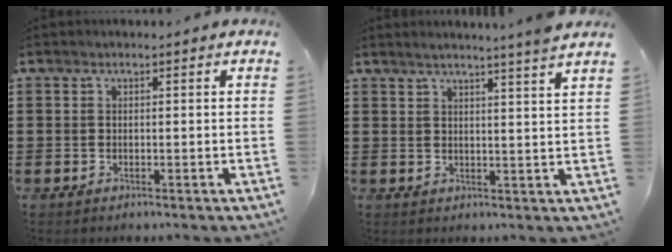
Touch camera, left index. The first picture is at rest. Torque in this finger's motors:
{"motor_torque": [1.24, -0.90, 0.35, 0.10]}